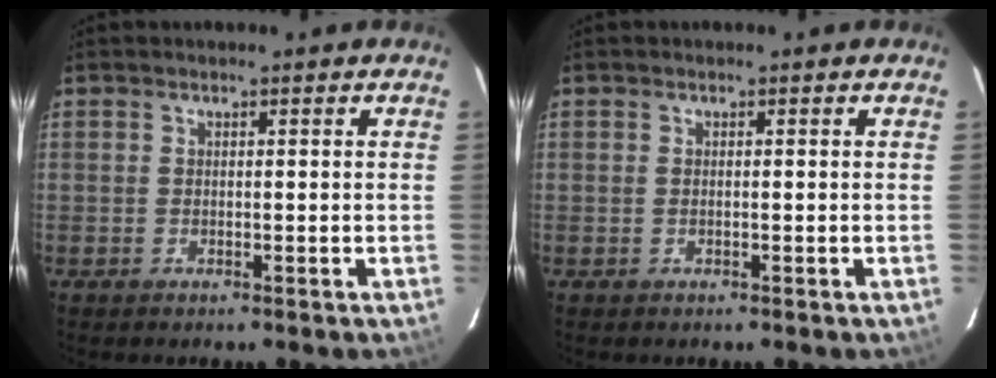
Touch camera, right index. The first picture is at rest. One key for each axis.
{"total": 0.0}